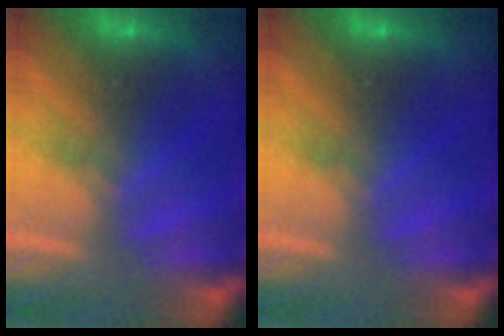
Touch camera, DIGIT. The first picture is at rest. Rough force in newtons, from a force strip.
{"total": 0.0}